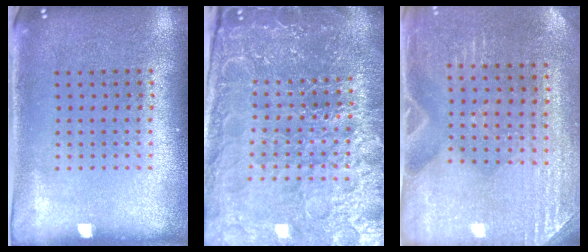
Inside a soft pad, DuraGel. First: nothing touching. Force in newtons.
{"total": 5.7, "press": 5.2, "slide": 2.4}
{"total": 3.0, "press": 2.9, "slide": 0.7}